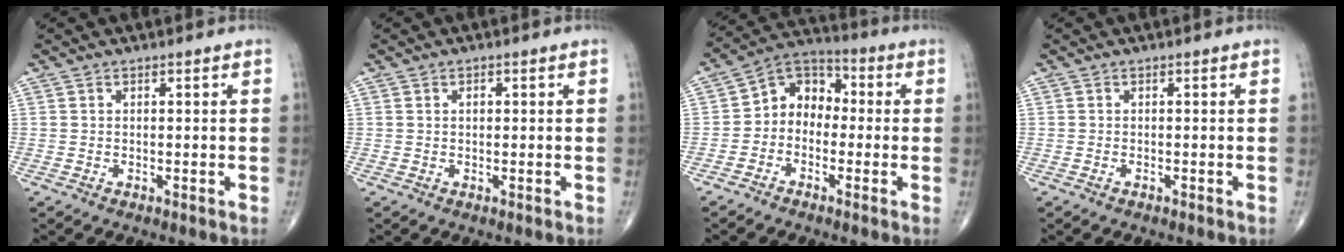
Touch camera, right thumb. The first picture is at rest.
{"total": 1.1, "force": [0.2, 0.8, 0.7], "torque": [-0.011, 0.003, 0.004]}
{"total": 8.5, "force": [-1.1, 6.9, 4.9], "torque": [-0.045, 0.040, -0.043]}
{"total": 0.0}